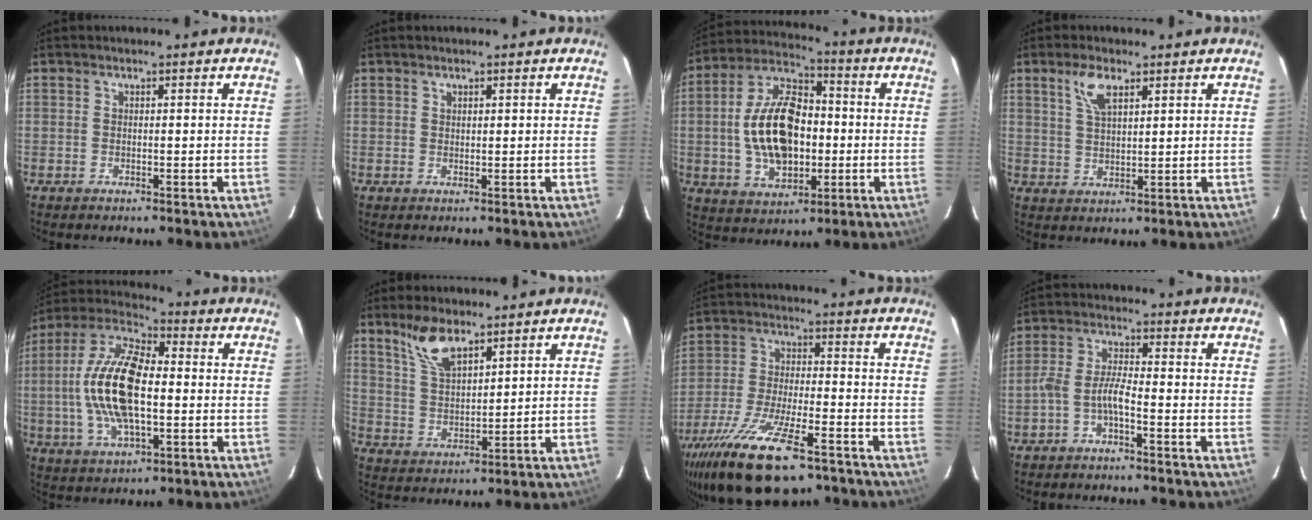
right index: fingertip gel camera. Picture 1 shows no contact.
{"total": 0.8, "force": [0.6, 0.4, 0.3], "torque": [-0.004, 0.002, 0.011]}
{"total": 17.0, "force": [-1.1, 10.1, 13.6], "torque": [-0.267, 0.018, -0.011]}
{"total": 5.3, "force": [3.0, 2.1, 3.8], "torque": [-0.074, 0.007, 0.061]}
{"total": 17.3, "force": [-0.9, 7.4, 15.6], "torque": [-0.319, 0.008, -0.022]}
{"total": 8.1, "force": [5.7, 2.9, 4.8], "torque": [-0.091, 0.008, 0.120]}
{"total": 19.2, "force": [-13.0, 5.9, 12.9], "torque": [-0.262, -0.052, -0.228]}
{"total": 4.3, "force": [-2.4, 0.7, 3.5], "torque": [-0.085, 0.013, -0.048]}